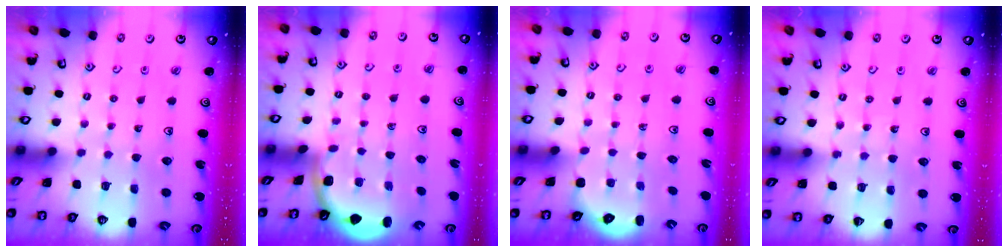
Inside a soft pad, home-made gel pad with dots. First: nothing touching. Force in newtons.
{"total": 1.8, "press": 1.8, "slide": 0.2}
{"total": 1.5, "press": 1.2, "slide": 0.9}
{"total": 3.5, "press": 3.3, "slide": 1.2}